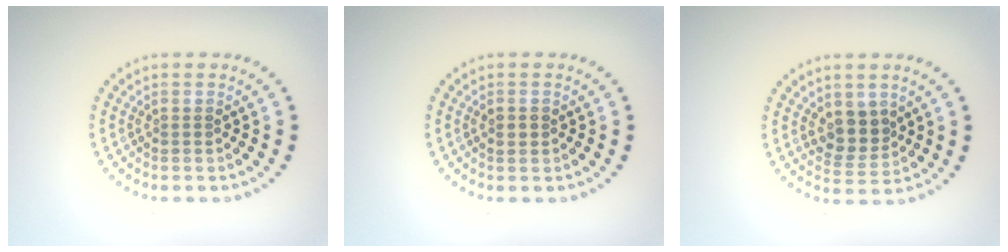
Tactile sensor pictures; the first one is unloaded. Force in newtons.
{"total": 1.1, "press": 1.1, "slide": 0.1}
{"total": 2.9, "press": 2.5, "slide": 1.4}